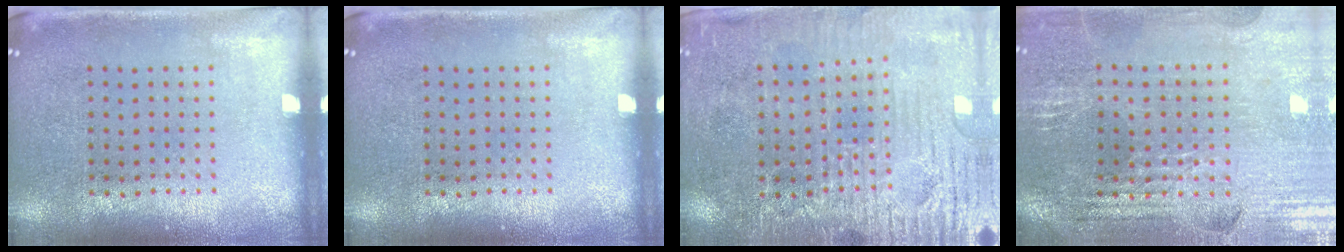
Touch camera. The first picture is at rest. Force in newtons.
{"total": 0.0}
{"total": 3.5, "press": 3.4, "slide": 0.8}
{"total": 2.9, "press": 2.8, "slide": 0.5}